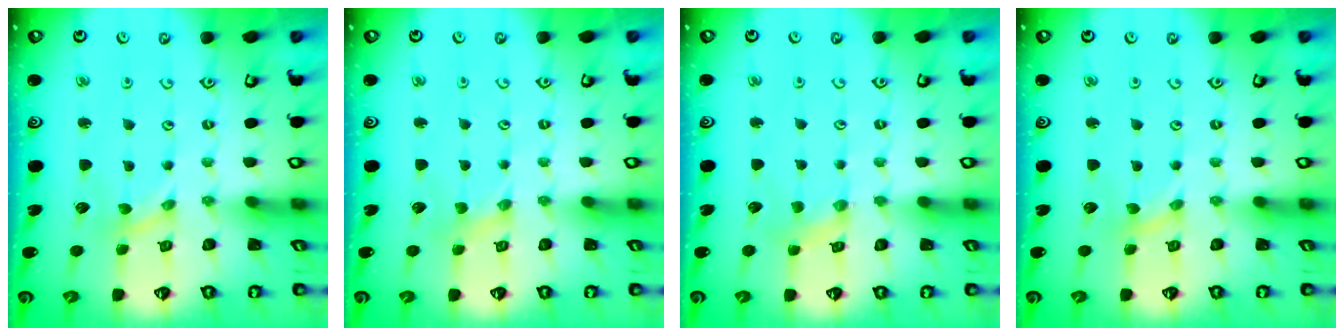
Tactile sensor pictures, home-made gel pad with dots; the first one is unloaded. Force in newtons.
{"total": 0.0}
{"total": 1.9, "press": 1.8, "slide": 0.4}
{"total": 0.0}